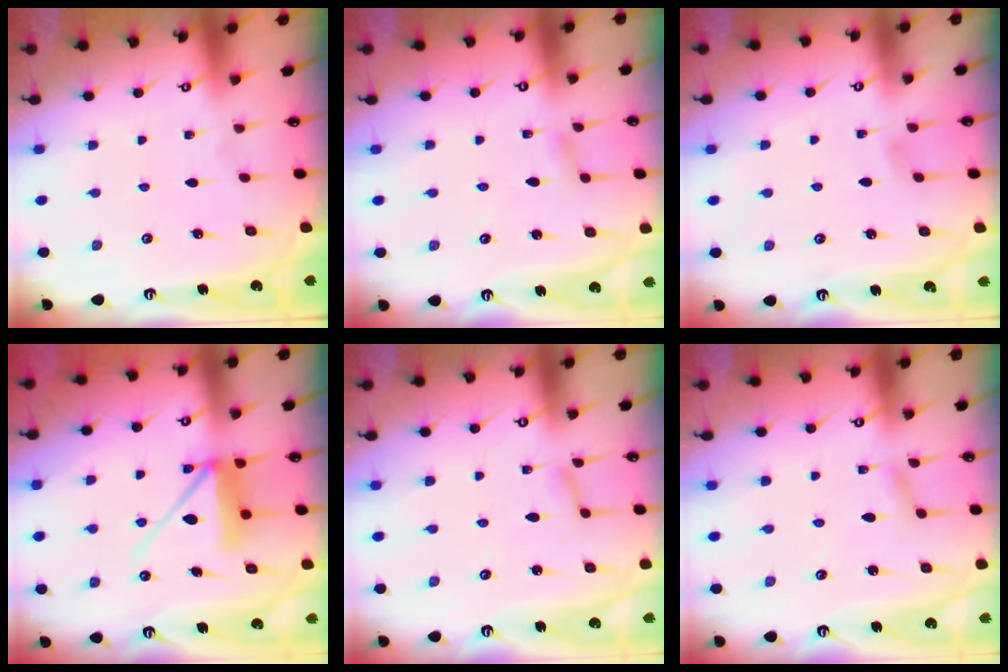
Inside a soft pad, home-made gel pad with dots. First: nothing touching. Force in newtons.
{"total": 3.8, "press": 3.8, "slide": 0.4}
{"total": 2.9, "press": 2.9, "slide": 0.5}
{"total": 9.8, "press": 9.7, "slide": 1.4}
{"total": 2.5, "press": 2.5, "slide": 0.4}
{"total": 1.7, "press": 1.7, "slide": 0.2}